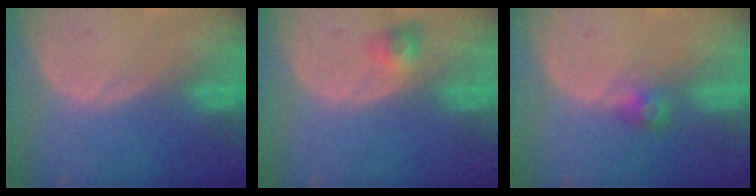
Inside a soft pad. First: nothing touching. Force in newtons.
{"total": 2.9, "press": 2.7, "slide": 1.2}
{"total": 2.6, "press": 2.5, "slide": 0.7}